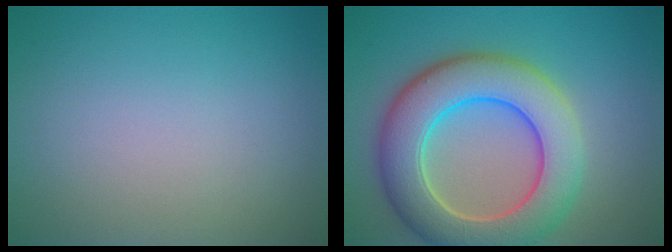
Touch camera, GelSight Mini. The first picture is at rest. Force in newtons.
{"total": 9.3, "press": 9.3, "slide": 0.8}